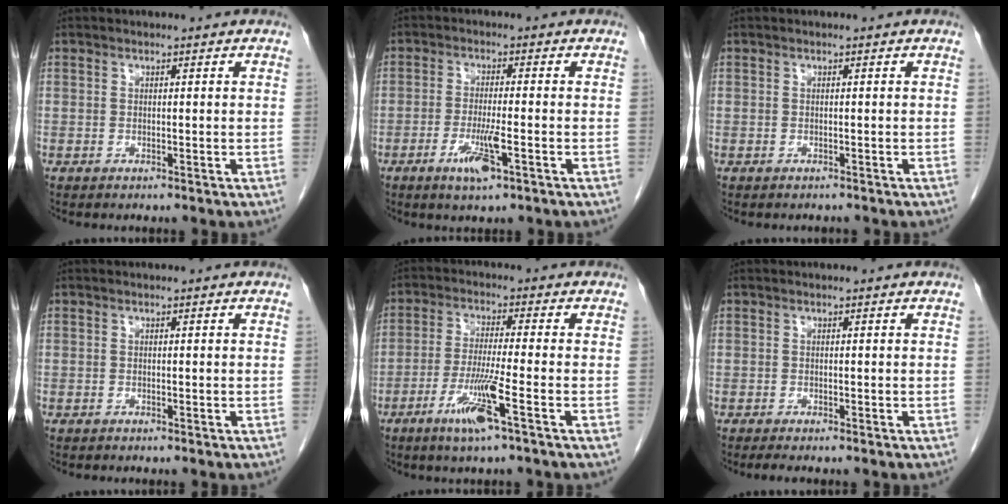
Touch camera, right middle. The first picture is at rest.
{"total": 5.3, "force": [-2.5, 0.4, 4.6], "torque": [-0.092, -0.010, -0.045]}
{"total": 0.7, "force": [-0.7, 0.2, 0.0], "torque": [-0.008, -0.001, -0.011]}
{"total": 0.0}
{"total": 7.5, "force": [-3.6, -0.8, 6.6], "torque": [-0.129, -0.018, -0.073]}
{"total": 1.6, "force": [-1.3, 0.1, 0.9], "torque": [-0.015, -0.005, -0.016]}